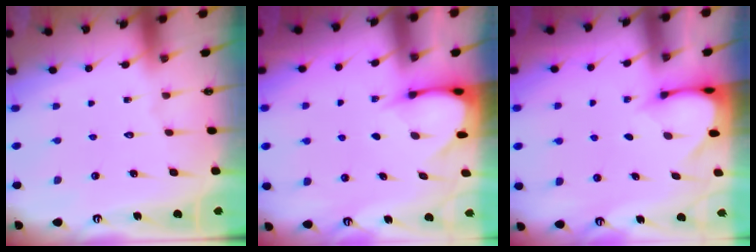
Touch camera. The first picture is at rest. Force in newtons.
{"total": 3.4, "press": 3.4, "slide": 0.4}
{"total": 3.4, "press": 3.4, "slide": 0.3}